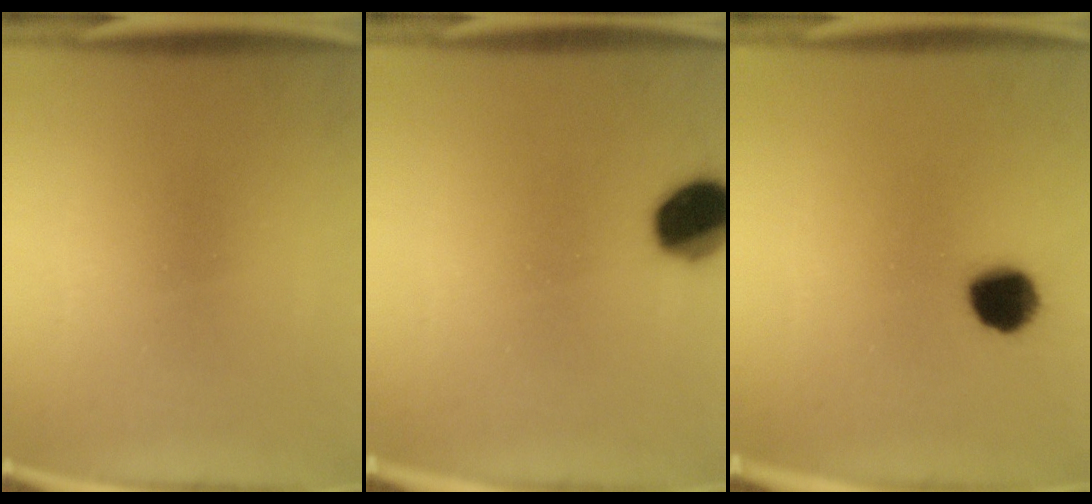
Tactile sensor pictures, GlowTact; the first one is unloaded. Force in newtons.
{"total": 10.9}
{"total": 8.7}